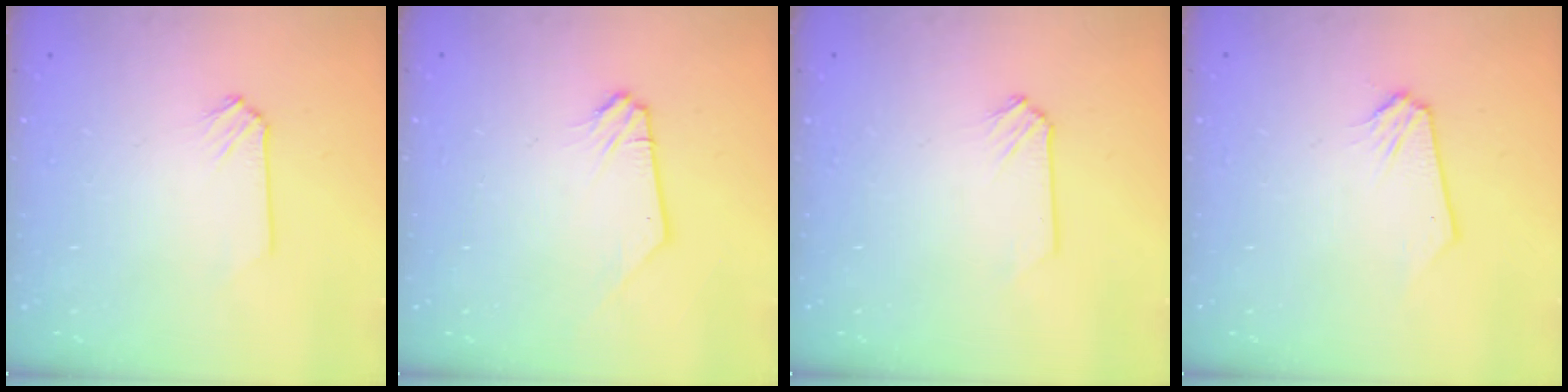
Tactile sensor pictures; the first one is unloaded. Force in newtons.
{"total": 0.8, "press": 0.7, "slide": 0.1}
{"total": 0.0}
{"total": 0.0}